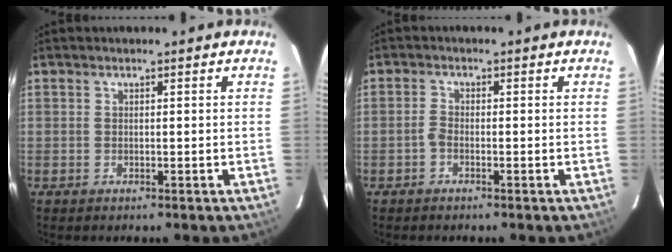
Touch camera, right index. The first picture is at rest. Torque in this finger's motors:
{"motor_torque": [0.34, -0.08, 0.23, 0.04]}